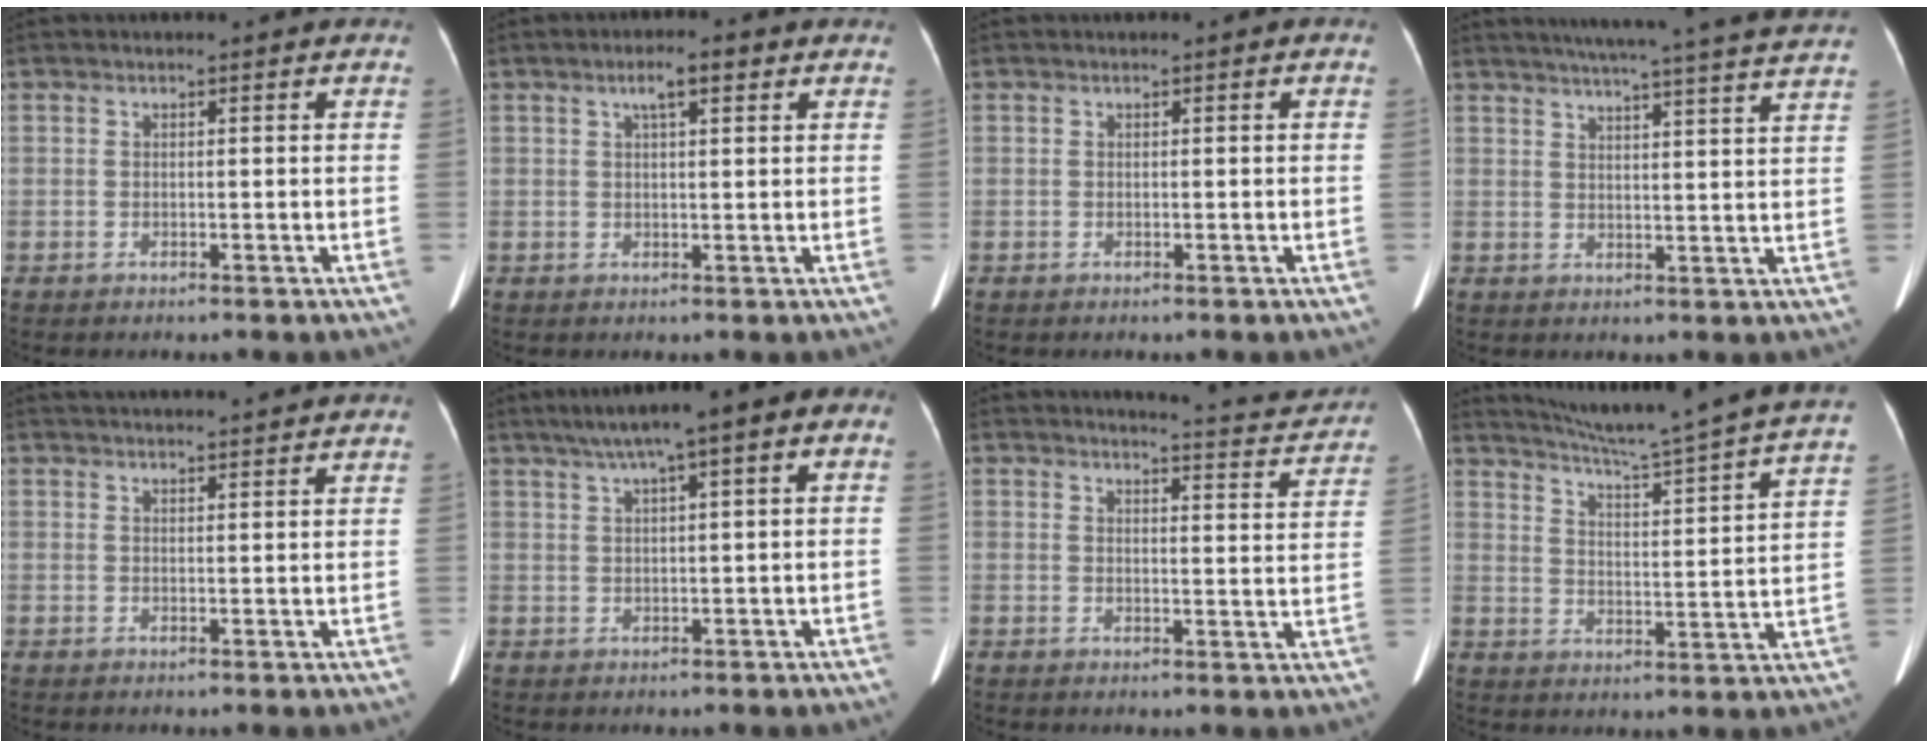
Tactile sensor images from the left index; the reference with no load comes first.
{"total": 3.4, "force": [1.7, 0.8, 2.8], "torque": [-0.053, 0.007, 0.027]}
{"total": 0.0}
{"total": 22.1, "force": [20.0, -1.2, 9.3], "torque": [-0.146, -0.023, 0.244]}
{"total": 10.9, "force": [10.3, 0.1, 3.7], "torque": [-0.058, 0.023, 0.131]}
{"total": 10.0, "force": [4.3, 1.7, 8.9], "torque": [-0.138, 0.044, 0.057]}
{"total": 9.3, "force": [9.2, 0.1, 1.2], "torque": [-0.019, -0.030, 0.097]}
{"total": 22.8, "force": [20.2, -1.9, 10.3], "torque": [-0.170, -0.053, 0.265]}